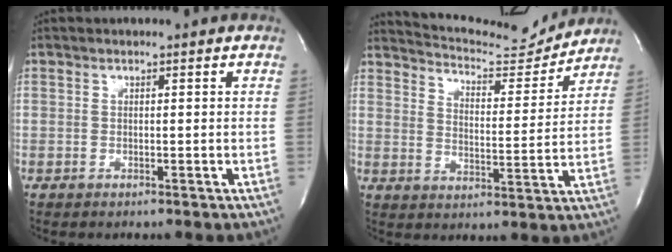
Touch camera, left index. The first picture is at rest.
{"total": 12.6, "force": [12.3, 1.3, 1.9], "torque": [-0.031, -0.018, 0.175]}